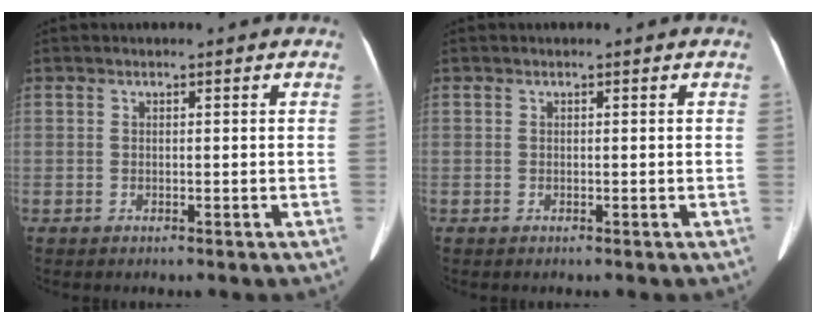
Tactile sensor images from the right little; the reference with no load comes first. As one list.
[{"total": 0.0}]